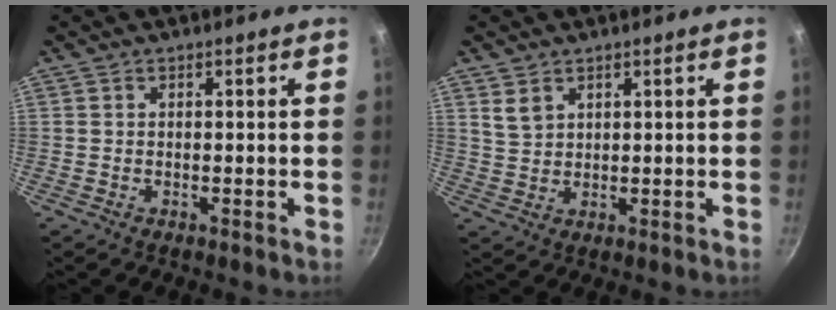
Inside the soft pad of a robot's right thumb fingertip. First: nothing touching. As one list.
[{"total": 3.6, "force": [2.0, 2.4, 1.8], "torque": [-0.025, -0.004, 0.045]}]